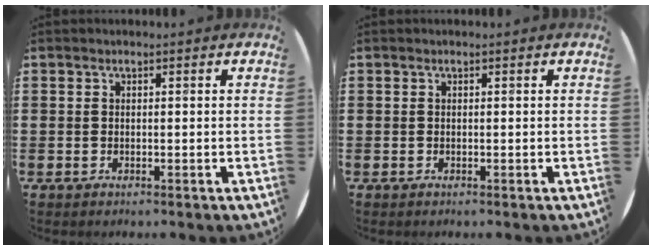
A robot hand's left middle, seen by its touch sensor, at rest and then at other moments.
{"total": 0.0}